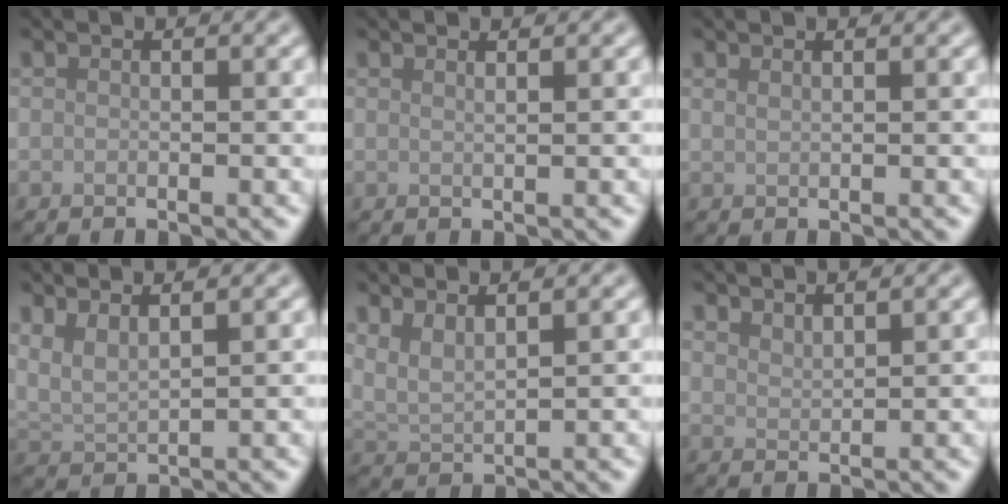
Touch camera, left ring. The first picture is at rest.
{"total": 0.9, "force": [0.6, 0.3, 0.6], "torque": [0.000, -0.003, 0.005]}
{"total": 0.9, "force": [0.7, 0.3, 0.4], "torque": [-0.004, -0.001, 0.010]}
{"total": 3.2, "force": [2.4, 0.8, 2.0], "torque": [-0.047, 0.005, 0.049]}
{"total": 3.1, "force": [2.3, 0.7, 2.0], "torque": [-0.045, 0.003, 0.049]}
{"total": 1.8, "force": [1.7, 0.2, 0.4], "torque": [-0.003, 0.002, 0.032]}